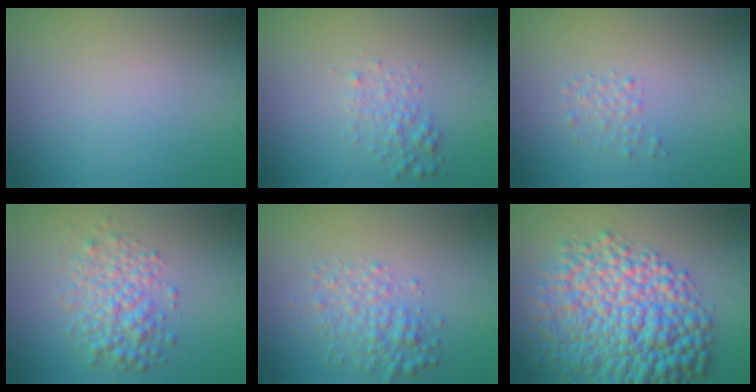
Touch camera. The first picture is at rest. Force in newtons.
{"total": 1.5, "press": 1.5, "slide": 0.1}
{"total": 1.0, "press": 1.0, "slide": 0.0}
{"total": 3.7, "press": 3.7, "slide": 0.1}
{"total": 2.8, "press": 2.8, "slide": 0.1}
{"total": 12.0, "press": 11.9, "slide": 0.2}